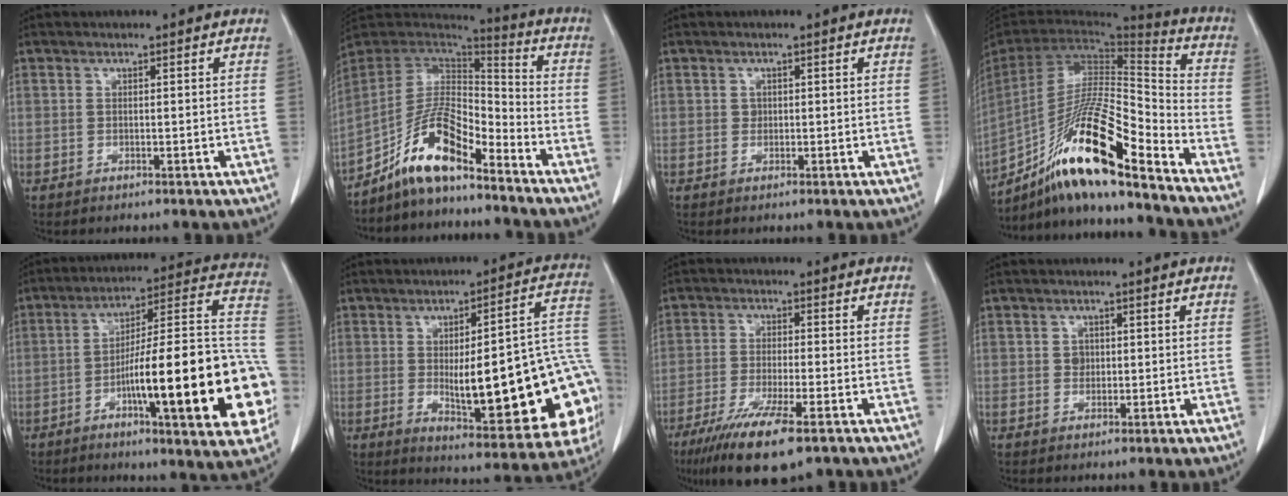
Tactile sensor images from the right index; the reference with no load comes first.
{"total": 11.6, "force": [-8.2, 3.1, 7.5], "torque": [-0.145, 0.025, -0.150]}
{"total": 0.7, "force": [0.0, 0.6, 0.2], "torque": [0.001, 0.003, 0.000]}
{"total": 20.8, "force": [-14.4, 1.5, 14.9], "torque": [-0.285, -0.014, -0.260]}
{"total": 26.6, "force": [-7.2, 3.3, 25.4], "torque": [-0.290, 0.014, -0.104]}
{"total": 25.1, "force": [-4.5, 5.9, 24.0], "torque": [-0.238, 0.021, -0.040]}
{"total": 12.0, "force": [-7.7, 1.8, 8.9], "torque": [-0.156, -0.029, -0.124]}
{"total": 1.4, "force": [0.0, 1.3, 0.7], "torque": [-0.010, 0.003, 0.001]}